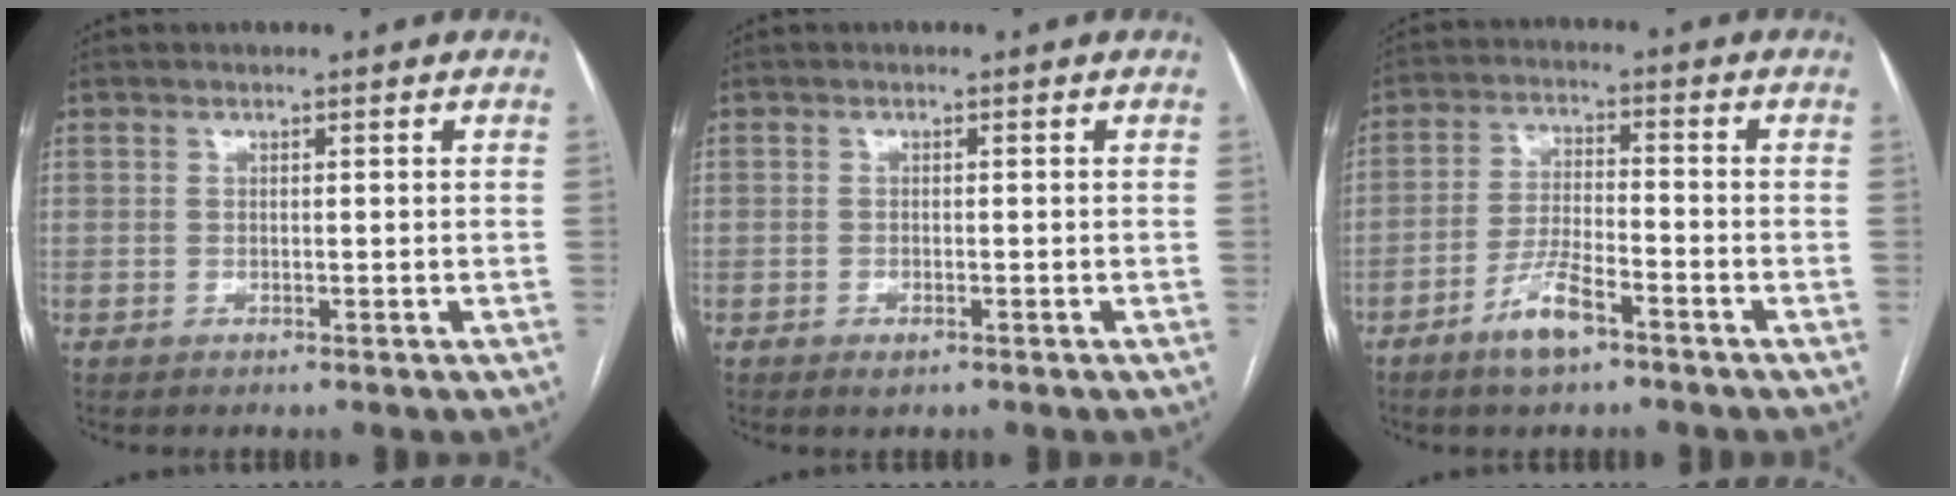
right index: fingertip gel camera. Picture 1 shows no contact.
{"total": 1.3, "force": [-0.8, 0.5, 0.8], "torque": [-0.013, 0.000, -0.008]}
{"total": 6.8, "force": [-4.4, 1.4, 5.0], "torque": [-0.103, -0.001, -0.081]}